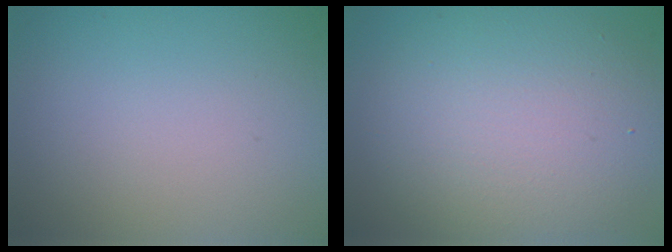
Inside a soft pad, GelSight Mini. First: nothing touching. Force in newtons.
{"total": 7.8, "press": 7.8, "slide": 0.6}